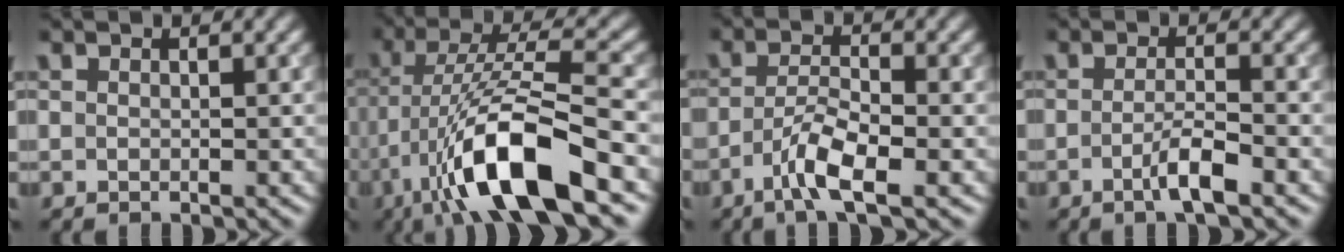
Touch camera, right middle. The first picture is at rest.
{"total": 11.1, "force": [-5.3, 2.7, 9.4], "torque": [-0.174, 0.010, -0.099]}
{"total": 4.3, "force": [-2.3, 0.9, 3.5], "torque": [-0.070, 0.003, -0.050]}
{"total": 2.9, "force": [-1.2, 0.5, 2.6], "torque": [-0.043, 0.006, -0.028]}